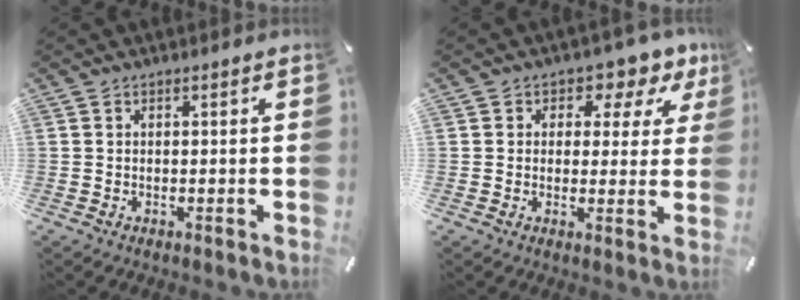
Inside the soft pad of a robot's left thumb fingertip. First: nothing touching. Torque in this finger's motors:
{"motor_torque": [0.47, 0.17, 0.15, 0.07, -0.03]}